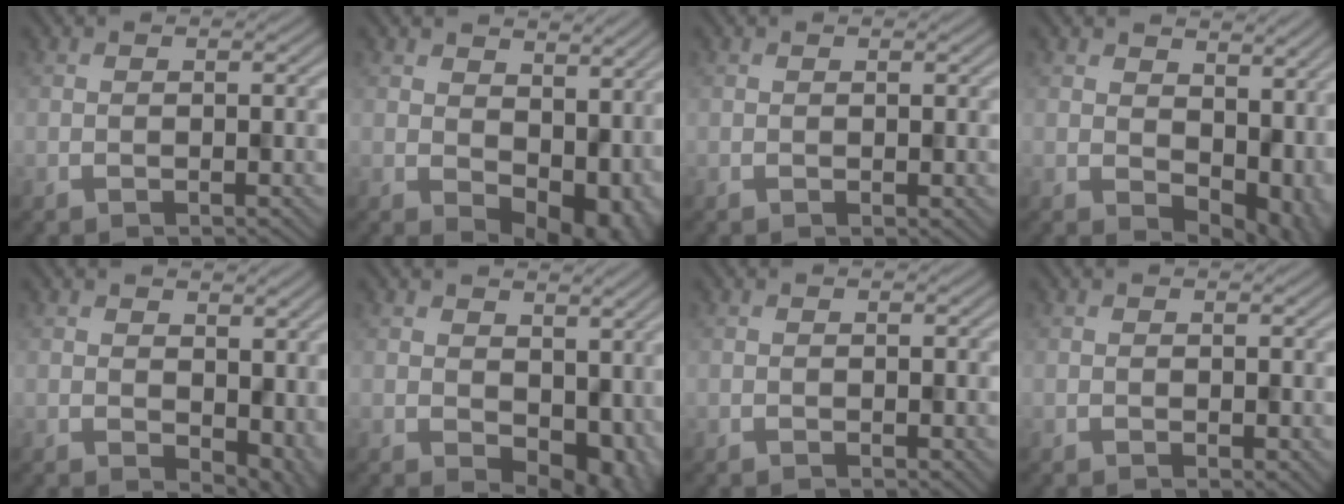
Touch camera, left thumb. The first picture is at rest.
{"total": 8.7, "force": [0.7, 5.9, 6.3], "torque": [-0.085, -0.031, 0.026]}
{"total": 0.6, "force": [0.0, 0.3, 0.6], "torque": [-0.010, -0.002, 0.000]}
{"total": 9.3, "force": [0.7, 6.6, 6.6], "torque": [-0.084, -0.039, 0.037]}
{"total": 5.2, "force": [-0.5, 3.5, 3.8], "torque": [-0.050, -0.026, 0.008]}
{"total": 6.8, "force": [-0.2, 4.7, 4.9], "torque": [-0.061, -0.029, 0.009]}
{"total": 0.8, "force": [-0.1, 0.4, 0.7], "torque": [-0.012, -0.001, -0.001]}
{"total": 0.9, "force": [0.0, 0.5, 0.8], "torque": [-0.013, -0.004, 0.003]}